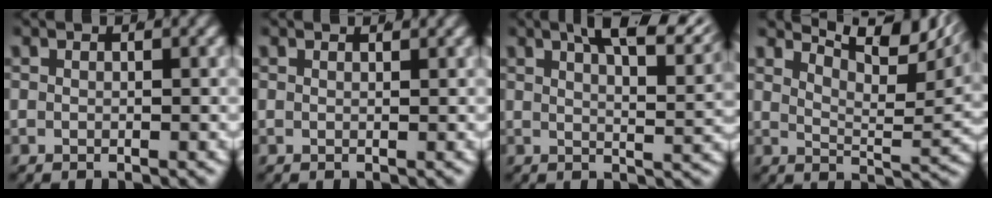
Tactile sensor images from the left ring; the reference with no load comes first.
{"total": 0.7, "force": [0.7, -0.2, 0.1], "torque": [0.006, -0.003, 0.011]}
{"total": 7.1, "force": [5.2, 1.1, 4.8], "torque": [-0.062, 0.009, 0.076]}
{"total": 8.5, "force": [6.3, 1.7, 5.5], "torque": [-0.060, 0.009, 0.092]}